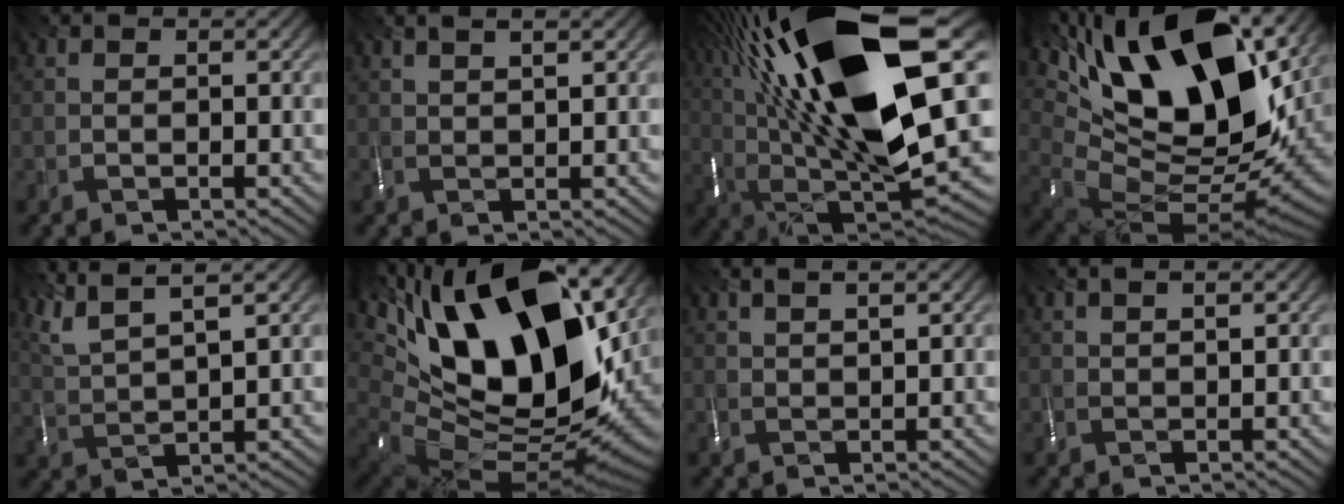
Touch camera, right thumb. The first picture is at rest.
{"total": 1.9, "force": [1.3, 0.0, 1.4], "torque": [-0.024, 0.002, 0.027]}
{"total": 22.5, "force": [6.2, 9.3, 19.5], "torque": [-0.377, 0.031, 0.103]}
{"total": 19.3, "force": [7.0, 9.4, 15.4], "torque": [-0.303, 0.023, 0.123]}
{"total": 7.9, "force": [5.7, 1.4, 5.2], "torque": [-0.123, 0.018, 0.108]}
{"total": 20.0, "force": [5.4, 10.3, 16.2], "torque": [-0.331, 0.003, 0.100]}
{"total": 2.2, "force": [1.5, 0.1, 1.7], "torque": [-0.028, 0.003, 0.029]}
{"total": 1.3, "force": [0.9, -0.1, 0.9], "torque": [-0.019, 0.004, 0.021]}